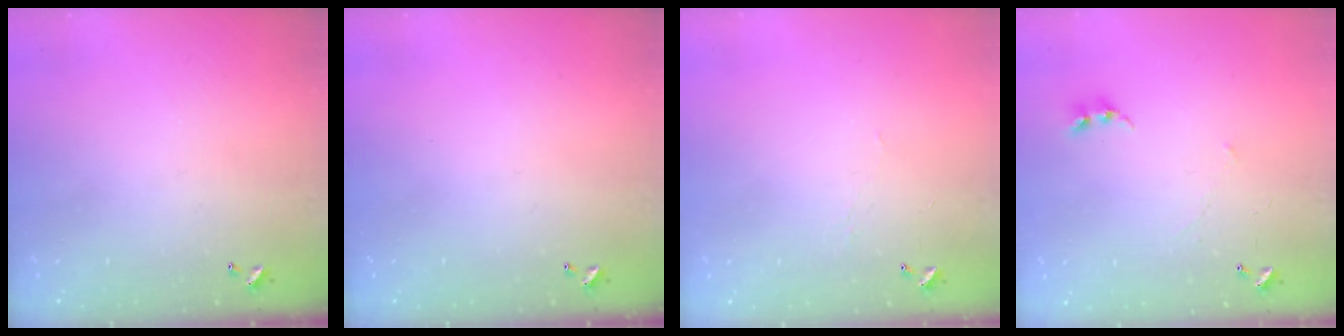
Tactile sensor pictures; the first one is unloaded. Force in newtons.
{"total": 0.0}
{"total": 0.8, "press": 0.7, "slide": 0.4}
{"total": 0.9, "press": 0.8, "slide": 0.5}